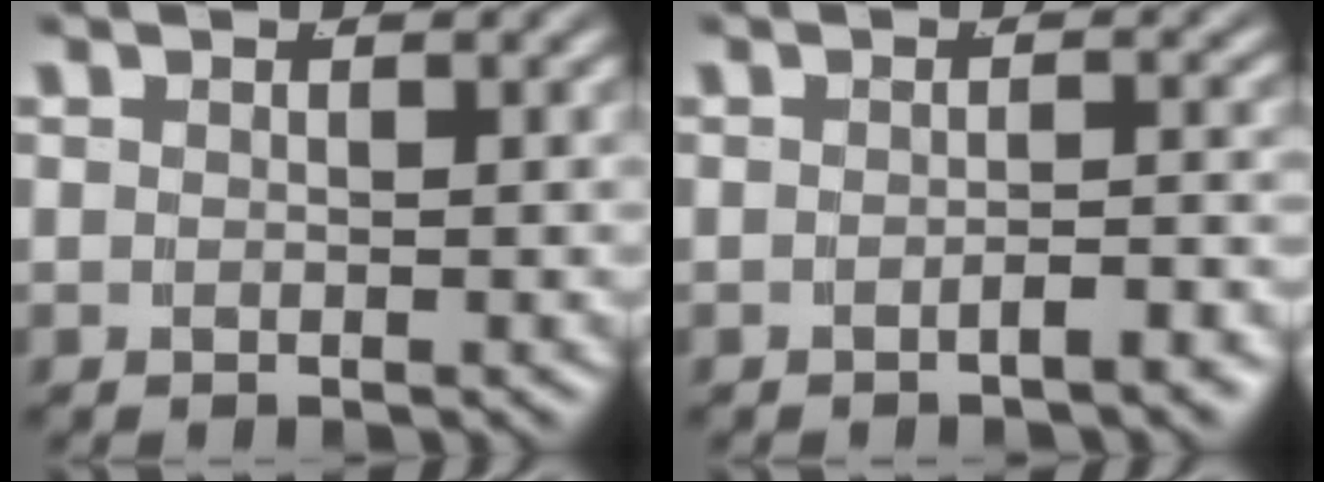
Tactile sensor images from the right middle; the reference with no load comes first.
{"total": 1.8, "force": [-1.6, -0.1, 0.8], "torque": [-0.004, 0.005, -0.030]}